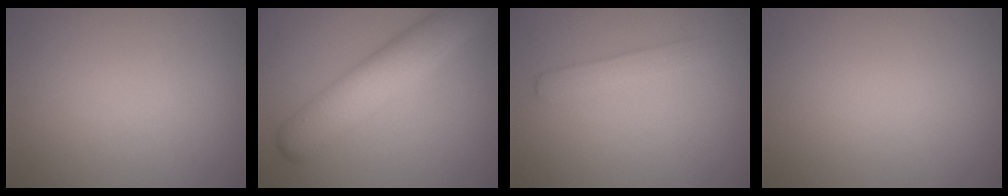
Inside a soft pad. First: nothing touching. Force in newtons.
{"total": 5.6, "press": 5.6, "slide": 0.3}
{"total": 1.7, "press": 1.7, "slide": 0.1}
{"total": 0.0}